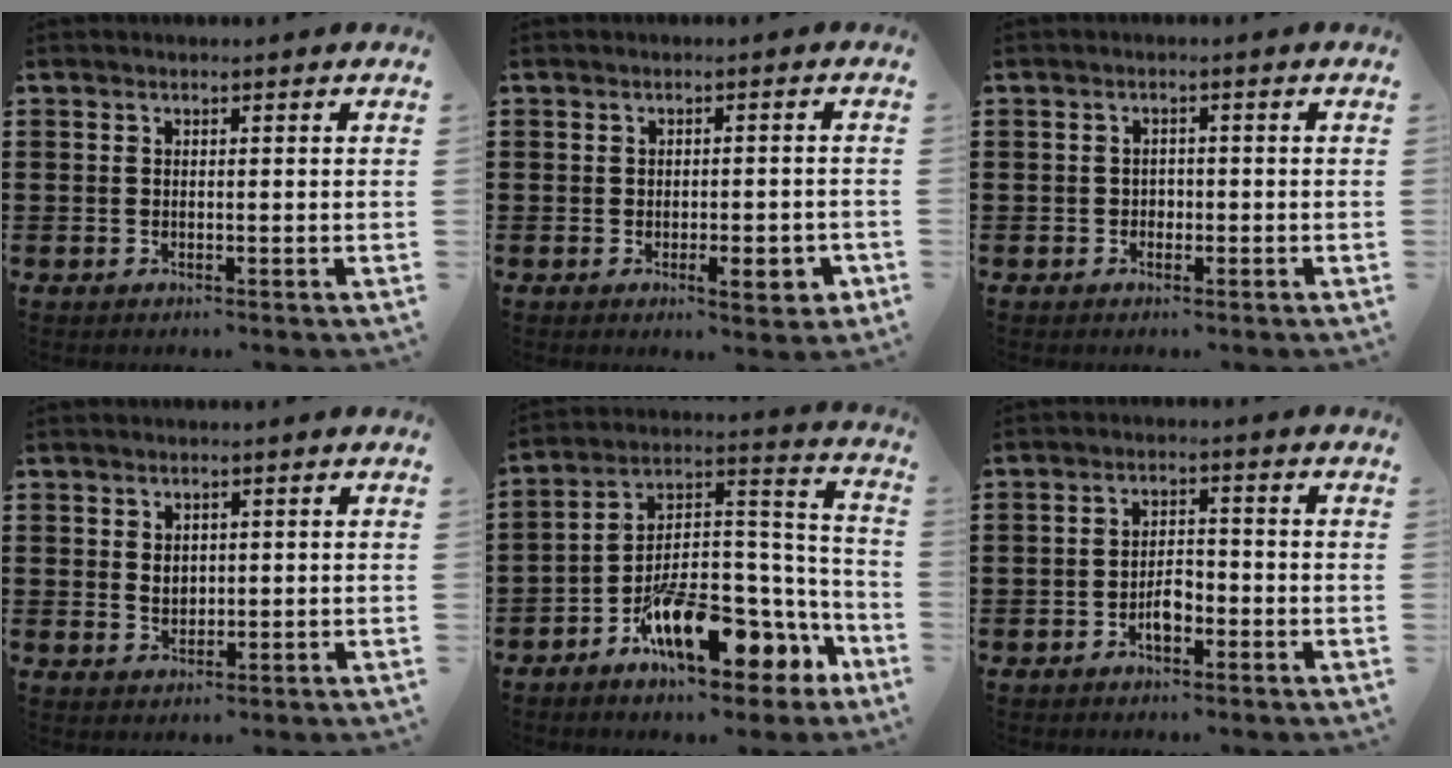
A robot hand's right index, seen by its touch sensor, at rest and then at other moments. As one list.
[{"total": 4.3, "force": [-1.6, 1.7, 3.6], "torque": [-0.048, 0.000, -0.028]}, {"total": 1.2, "force": [-0.5, 1.0, 0.5], "torque": [-0.013, -0.001, -0.011]}, {"total": 1.8, "force": [0.4, 1.5, 1.0], "torque": [-0.023, 0.008, 0.007]}, {"total": 12.5, "force": [-7.5, 5.4, 8.4], "torque": [-0.135, 0.011, -0.132]}, {"total": 3.3, "force": [-1.7, 1.5, 2.3], "torque": [-0.043, 0.005, -0.033]}]